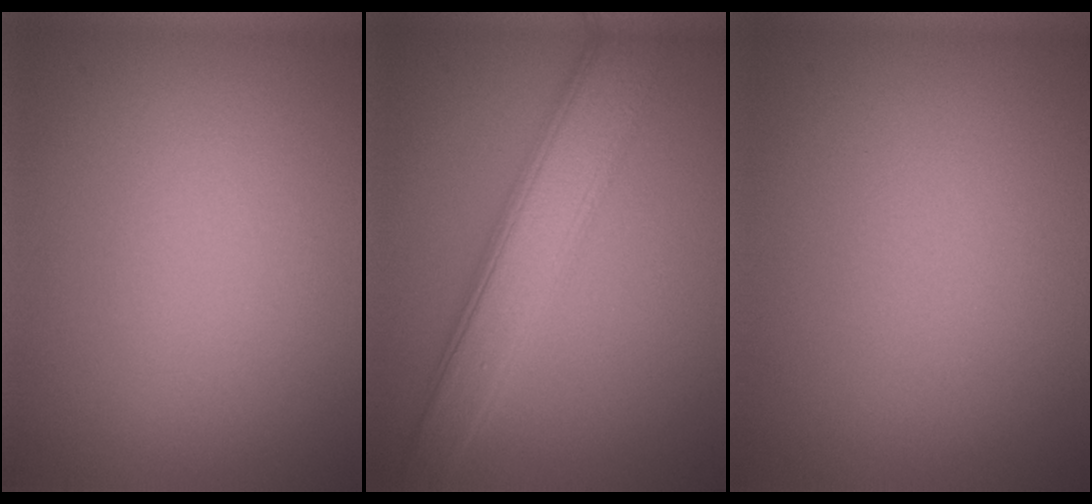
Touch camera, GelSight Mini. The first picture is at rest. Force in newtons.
{"total": 5.8, "press": 5.8, "slide": 0.1}
{"total": 0.0}